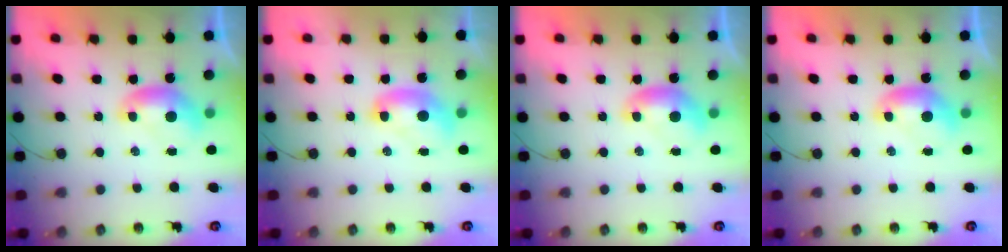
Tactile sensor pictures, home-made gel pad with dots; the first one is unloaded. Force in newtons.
{"total": 2.0, "press": 2.0, "slide": 0.2}
{"total": 0.0}
{"total": 0.0}